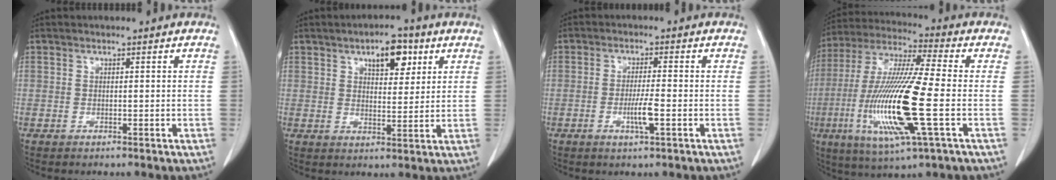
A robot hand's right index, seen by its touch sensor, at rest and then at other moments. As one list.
[{"total": 7.1, "force": [3.7, 3.2, 5.1], "torque": [-0.071, 0.008, 0.055]}, {"total": 4.0, "force": [-1.3, 0.1, 3.8], "torque": [-0.069, -0.005, -0.024]}, {"total": 18.7, "force": [-3.9, 1.3, 18.3], "torque": [-0.381, -0.016, -0.075]}]